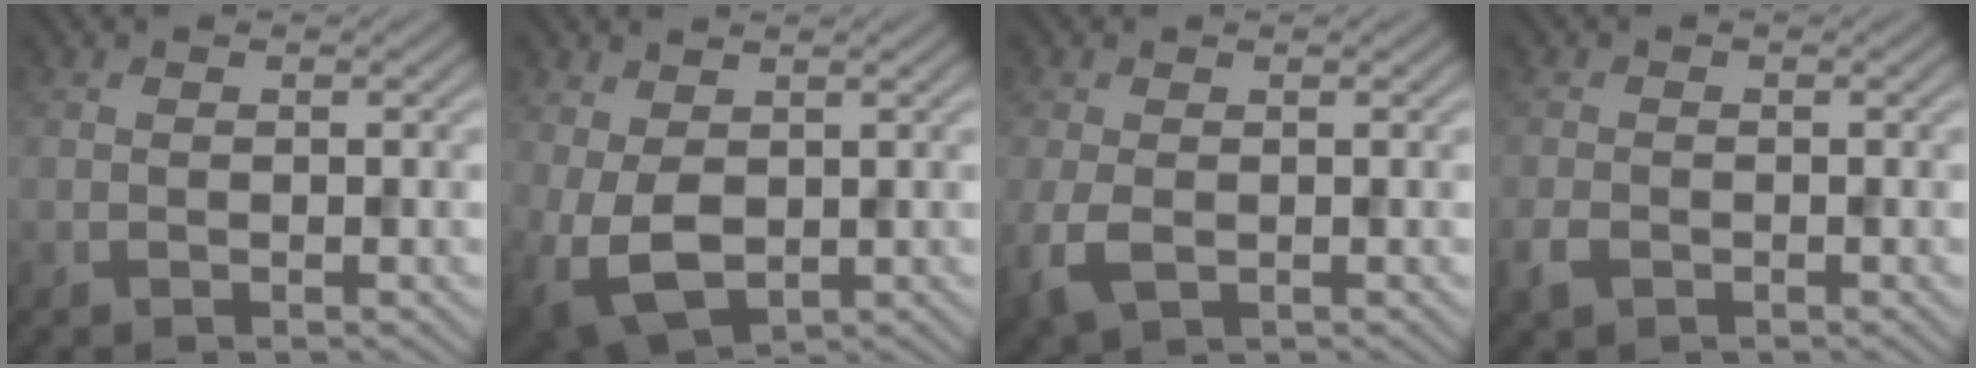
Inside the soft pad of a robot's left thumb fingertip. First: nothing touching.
{"total": 5.9, "force": [-0.1, 3.8, 4.5], "torque": [-0.114, -0.010, 0.001]}
{"total": 3.6, "force": [-0.8, 2.2, 2.7], "torque": [-0.079, -0.012, -0.014]}
{"total": 2.2, "force": [-1.1, 1.4, 1.2], "torque": [-0.033, -0.007, -0.027]}